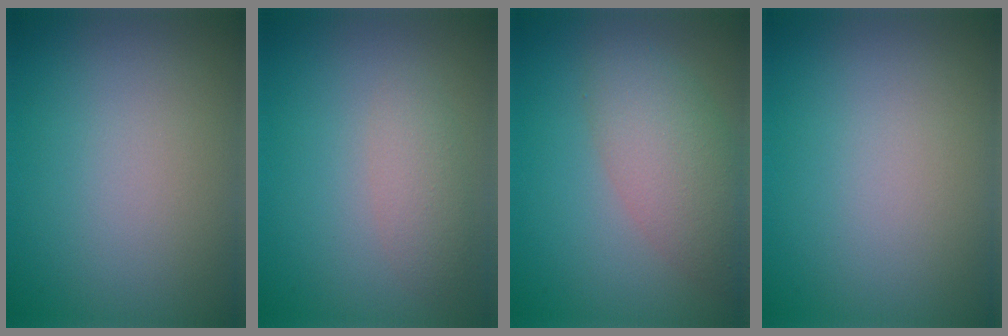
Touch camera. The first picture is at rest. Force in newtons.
{"total": 2.0, "press": 2.0, "slide": 0.1}
{"total": 4.7, "press": 4.7, "slide": 0.4}
{"total": 0.0}